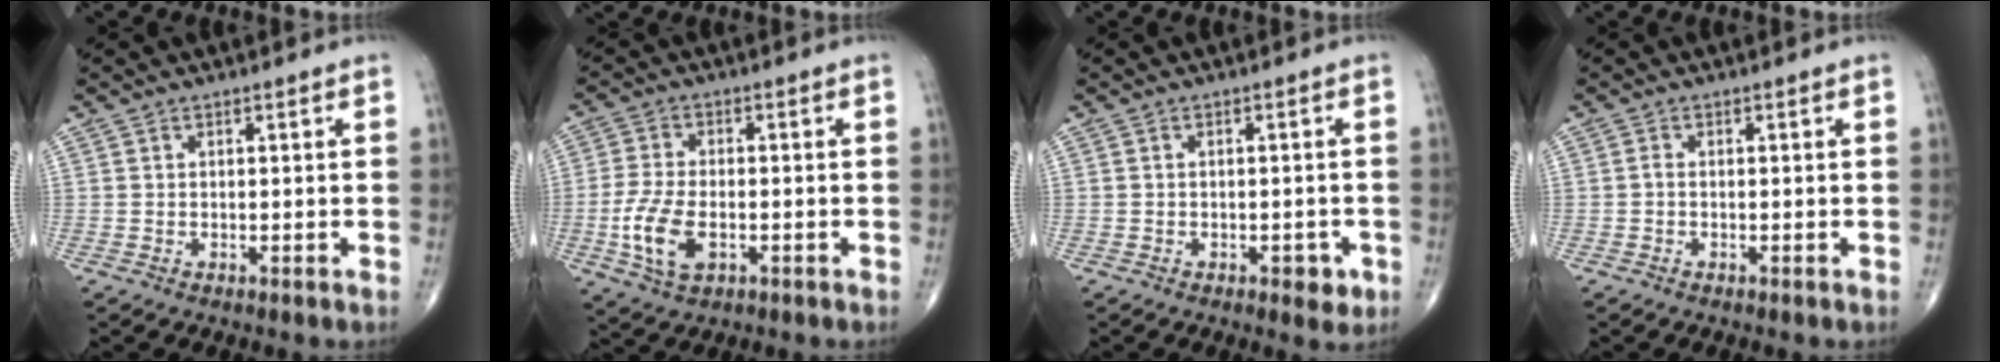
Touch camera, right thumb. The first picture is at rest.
{"total": 9.1, "force": [-2.4, 4.9, 7.2], "torque": [-0.155, 0.000, -0.043]}
{"total": 3.2, "force": [-1.4, 1.7, 2.4], "torque": [-0.018, 0.004, -0.015]}
{"total": 0.6, "force": [-0.2, 0.3, 0.5], "torque": [-0.009, 0.000, -0.008]}